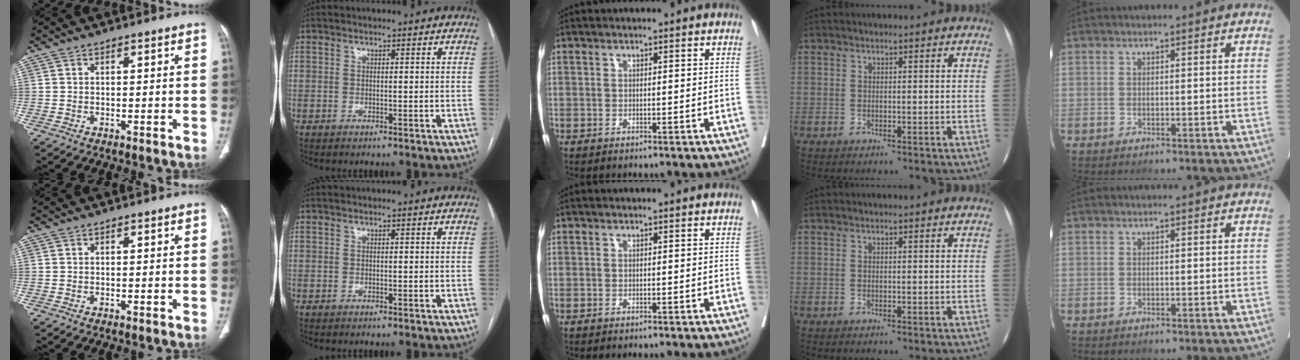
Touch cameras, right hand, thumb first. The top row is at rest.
{}